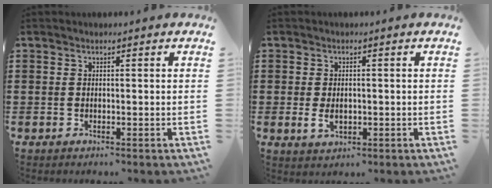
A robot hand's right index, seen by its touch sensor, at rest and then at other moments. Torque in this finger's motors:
{"motor_torque": [1.07, 1.07, 0.11, 0.04]}